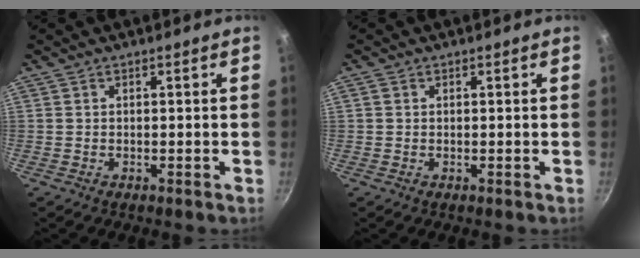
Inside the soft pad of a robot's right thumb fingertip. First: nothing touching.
{"total": 0.7, "force": [0.2, 0.6, 0.2], "torque": [-0.002, 0.002, 0.003]}